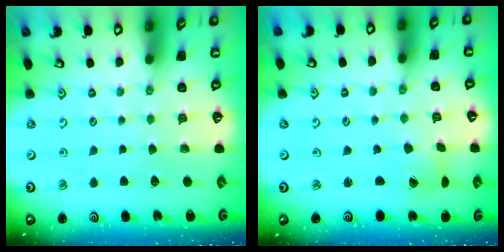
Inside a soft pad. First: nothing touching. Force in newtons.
{"total": 1.1, "press": 1.1, "slide": 0.2}